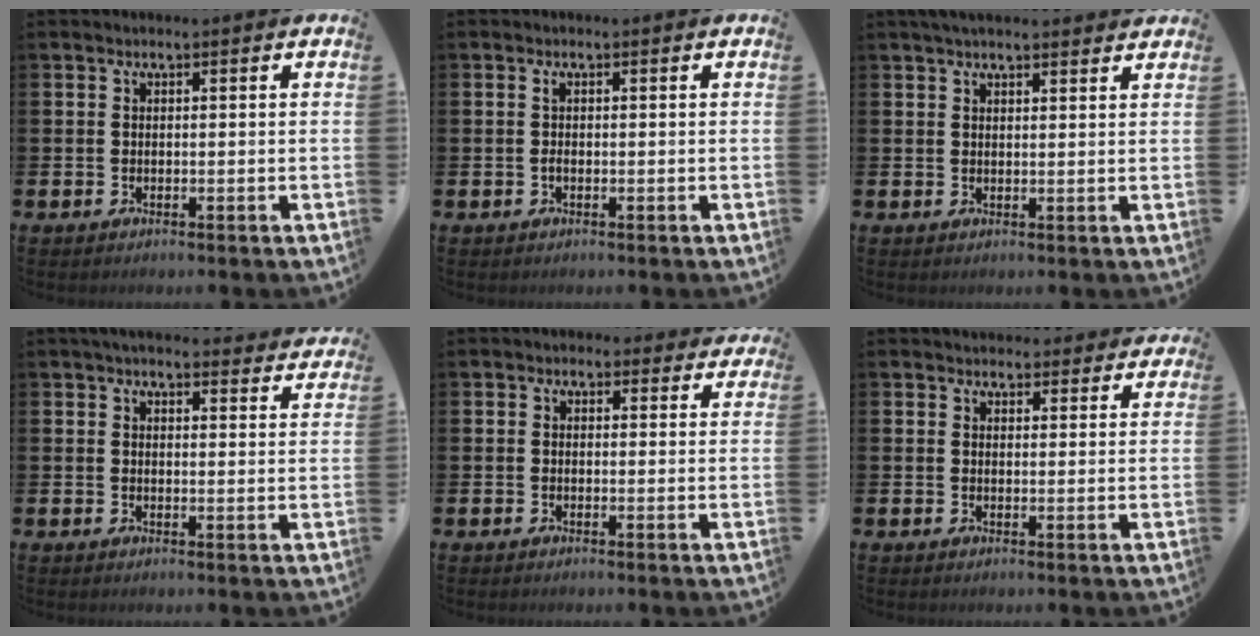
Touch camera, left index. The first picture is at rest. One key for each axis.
{"total": 0.9, "fx": 0.0, "fy": 0.4, "fz": 0.8, "tx": -0.023, "ty": 0.006, "tz": -0.001}
{"total": 2.8, "fx": 2.6, "fy": 0.4, "fz": 1.0, "tx": -0.020, "ty": -0.004, "tz": 0.047}
{"total": 4.2, "fx": 4.0, "fy": 0.7, "fz": 0.9, "tx": -0.021, "ty": -0.015, "tz": 0.074}
{"total": 1.9, "fx": 1.5, "fy": 1.2, "fz": 0.1, "tx": 0.004, "ty": 0.000, "tz": 0.024}
{"total": 3.2, "fx": 3.0, "fy": 1.1, "fz": -0.1, "tx": 0.006, "ty": -0.014, "tz": 0.054}